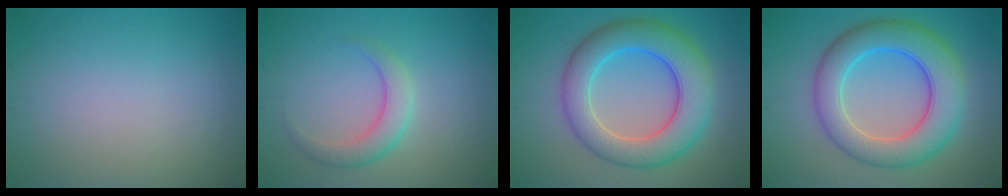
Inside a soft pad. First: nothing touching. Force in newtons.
{"total": 2.8, "press": 2.8, "slide": 0.1}
{"total": 8.5, "press": 8.5, "slide": 0.1}
{"total": 8.5, "press": 8.5, "slide": 0.1}